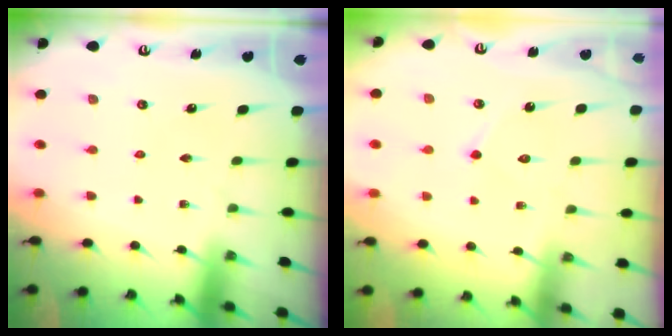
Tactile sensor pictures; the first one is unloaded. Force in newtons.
{"total": 5.4, "press": 5.4, "slide": 0.5}